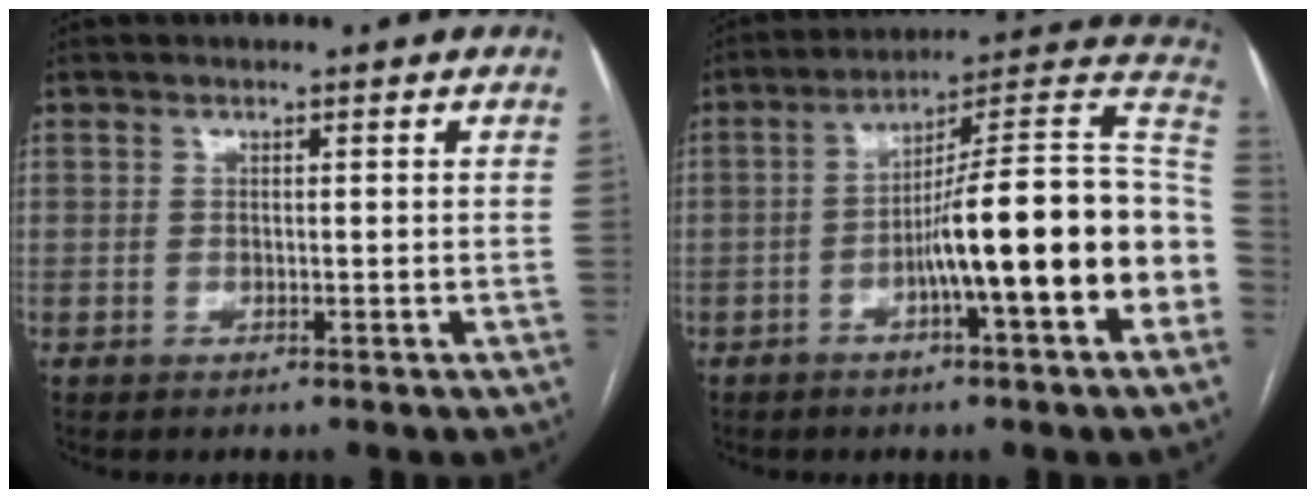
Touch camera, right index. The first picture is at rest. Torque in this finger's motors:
{"motor_torque": [1.92, -0.21, 1.05, 0.21]}